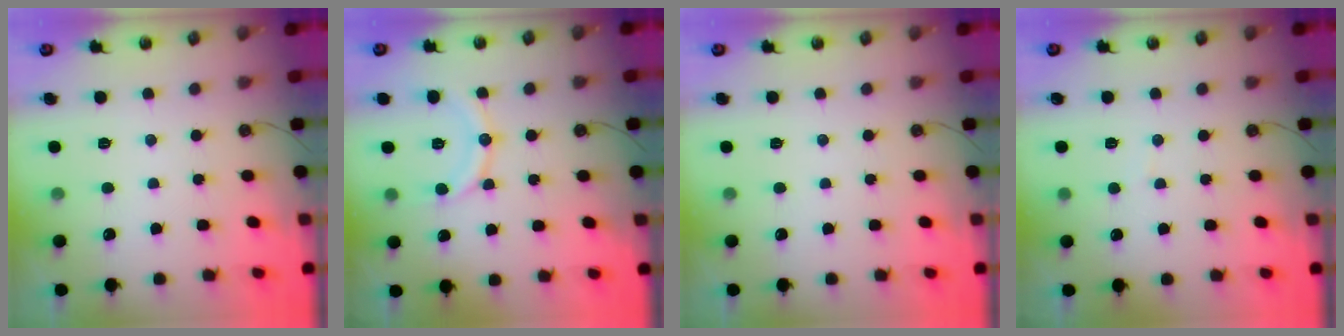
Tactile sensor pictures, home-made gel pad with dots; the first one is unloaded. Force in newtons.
{"total": 11.3, "press": 11.3, "slide": 0.8}
{"total": 0.0}
{"total": 3.3, "press": 3.3, "slide": 0.3}